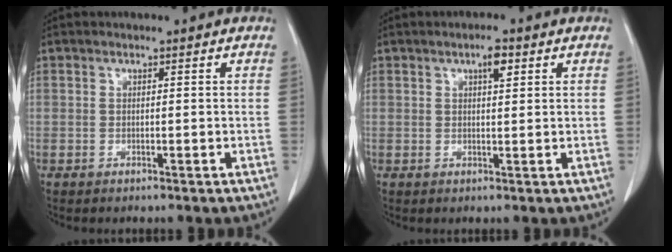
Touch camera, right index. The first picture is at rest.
{"total": 2.5, "force": [1.2, 0.6, 2.1], "torque": [-0.037, 0.002, 0.019]}